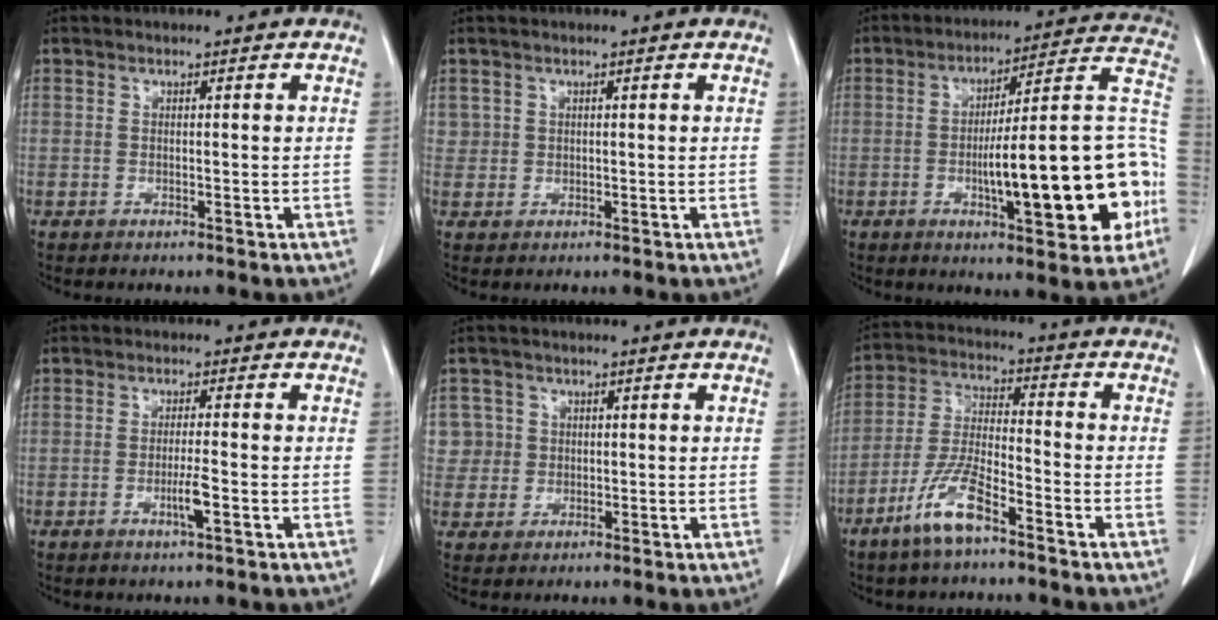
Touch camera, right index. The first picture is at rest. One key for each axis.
{"total": 1.3, "fx": 0.5, "fy": 1.2, "fz": 0.0, "tx": 0.014, "ty": 0.003, "tz": 0.004}
{"total": 21.7, "fx": -5.6, "fy": 3.5, "fz": 20.7, "tx": -0.233, "ty": 0.030, "tz": -0.071}
{"total": 3.1, "fx": -1.2, "fy": -0.1, "fz": 2.9, "tx": -0.057, "ty": -0.005, "tz": -0.022}
{"total": 4.3, "fx": 0.9, "fy": 4.2, "fz": -0.3, "tx": 0.023, "ty": 0.011, "tz": 0.018}
{"total": 8.9, "fx": -5.7, "fy": 1.7, "fz": 6.6, "tx": -0.144, "ty": -0.010, "tz": -0.115}